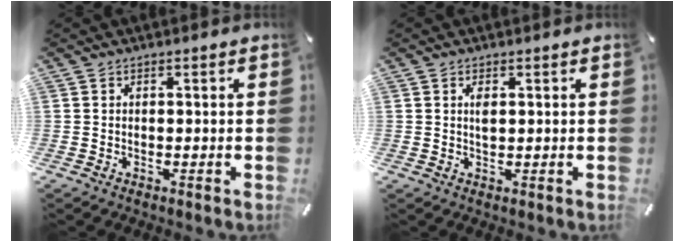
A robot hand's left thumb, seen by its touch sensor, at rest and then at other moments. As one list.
[{"total": 2.7, "force": [0.6, 1.3, 2.3], "torque": [-0.042, 0.002, 0.007]}]